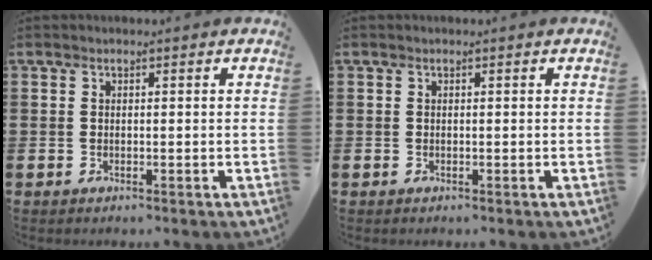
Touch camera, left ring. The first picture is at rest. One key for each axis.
{"total": 0.0}